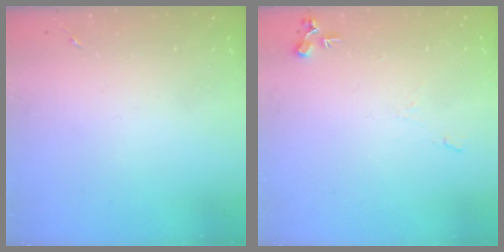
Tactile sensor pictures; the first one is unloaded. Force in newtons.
{"total": 6.8, "press": 6.8, "slide": 0.9}